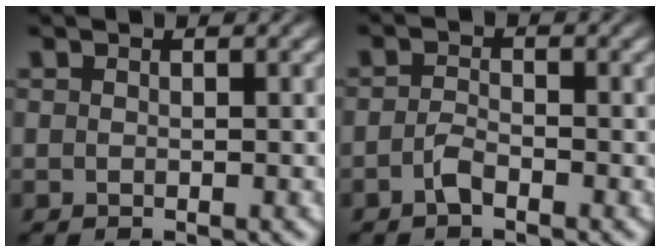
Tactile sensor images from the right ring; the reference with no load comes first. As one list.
[{"total": 1.5, "force": [-1.3, 0.3, 0.5], "torque": [-0.018, -0.009, -0.024]}]